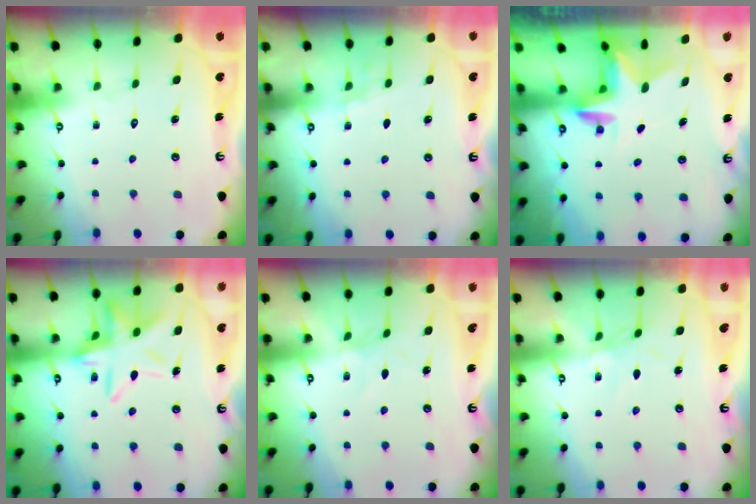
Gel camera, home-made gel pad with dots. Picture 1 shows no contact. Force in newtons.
{"total": 3.4, "press": 2.6, "slide": 2.2}
{"total": 2.9, "press": 2.9, "slide": 0.3}
{"total": 13.3, "press": 13.3, "slide": 1.2}
{"total": 3.1, "press": 3.0, "slide": 0.5}
{"total": 3.3, "press": 3.2, "slide": 0.5}